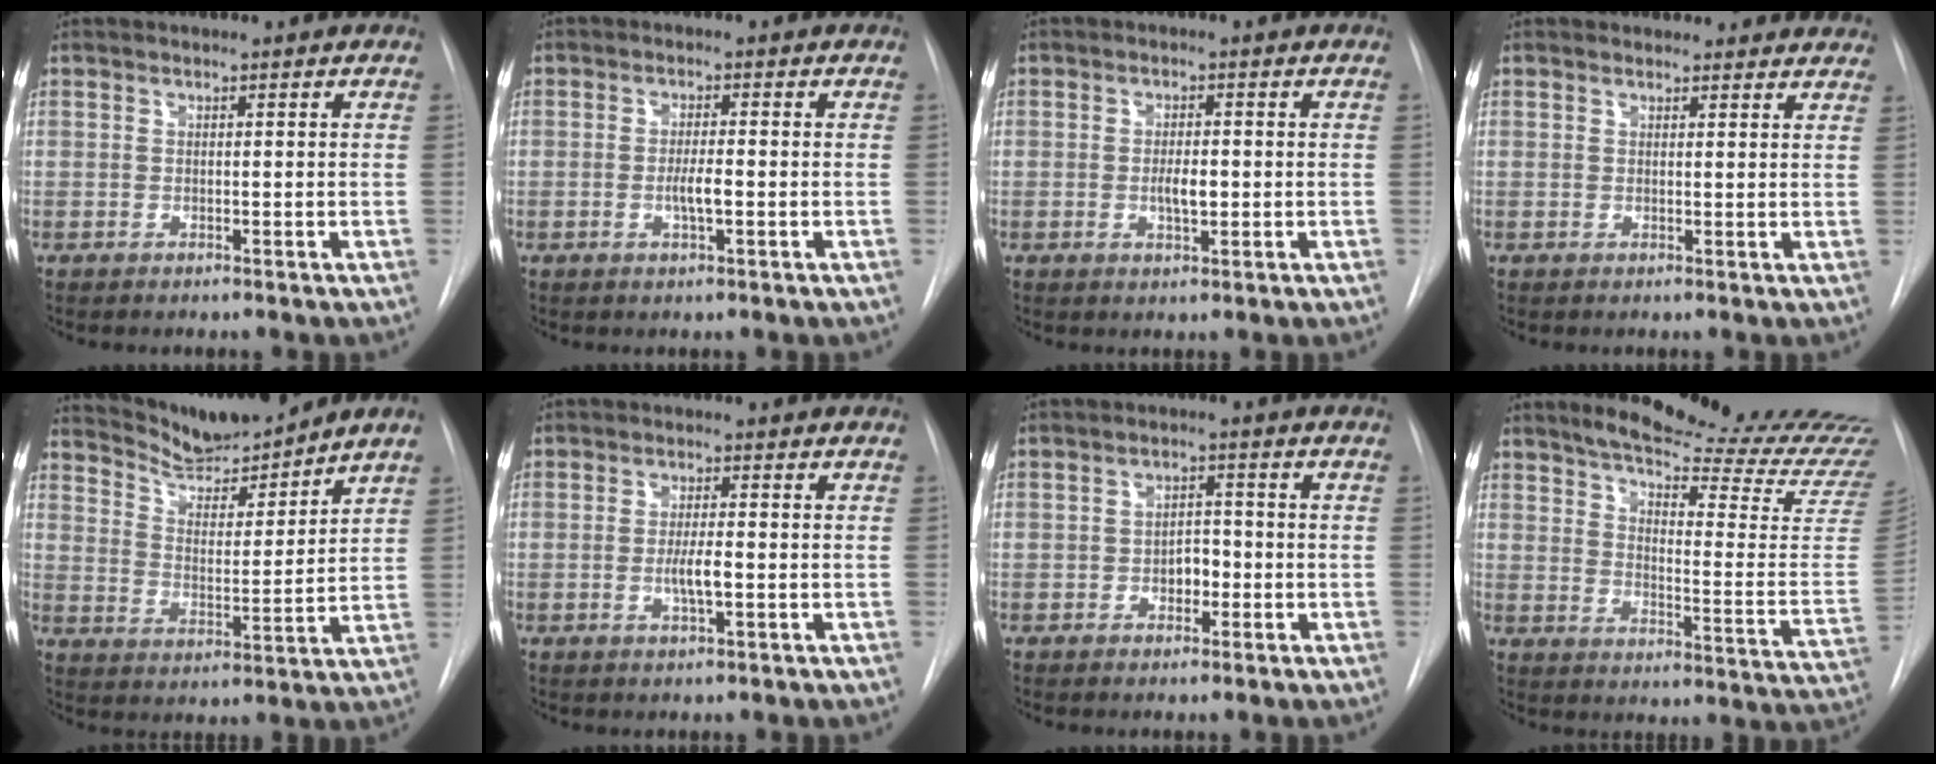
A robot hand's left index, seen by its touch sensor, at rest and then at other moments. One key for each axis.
{"total": 2.9, "fx": -0.9, "fy": 0.4, "fz": 2.7, "tx": -0.051, "ty": -0.003, "tz": -0.015}
{"total": 3.1, "fx": -0.6, "fy": 1.0, "fz": 2.9, "tx": -0.049, "ty": -0.002, "tz": -0.007}
{"total": 8.3, "fx": 7.7, "fy": 2.9, "fz": 0.8, "tx": 0.026, "ty": 0.007, "tz": 0.062}
{"total": 11.2, "fx": 10.6, "fy": 0.2, "fz": 3.7, "tx": -0.065, "ty": -0.009, "tz": 0.187}
{"total": 3.4, "fx": -0.9, "fy": 0.5, "fz": 3.3, "tx": -0.062, "ty": -0.005, "tz": -0.014}
{"total": 3.2, "fx": -1.2, "fy": 1.9, "fz": 2.3, "tx": -0.027, "ty": 0.005, "tz": -0.017}
{"total": 24.2, "fx": 21.9, "fy": 0.2, "fz": 10.2, "tx": -0.149, "ty": -0.128, "tz": 0.274}